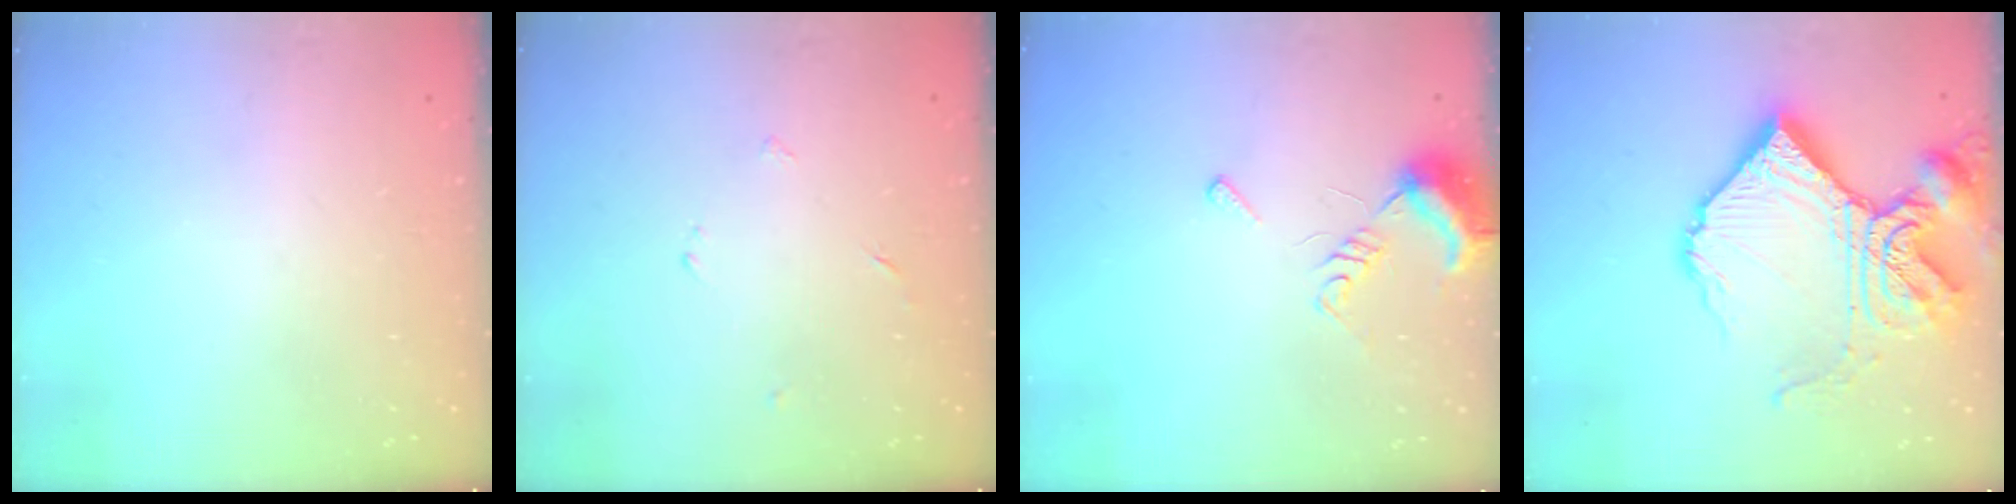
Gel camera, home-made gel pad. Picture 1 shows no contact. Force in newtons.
{"total": 2.7, "press": 2.7, "slide": 0.3}
{"total": 7.5, "press": 7.4, "slide": 1.0}
{"total": 19.8, "press": 19.7, "slide": 2.3}